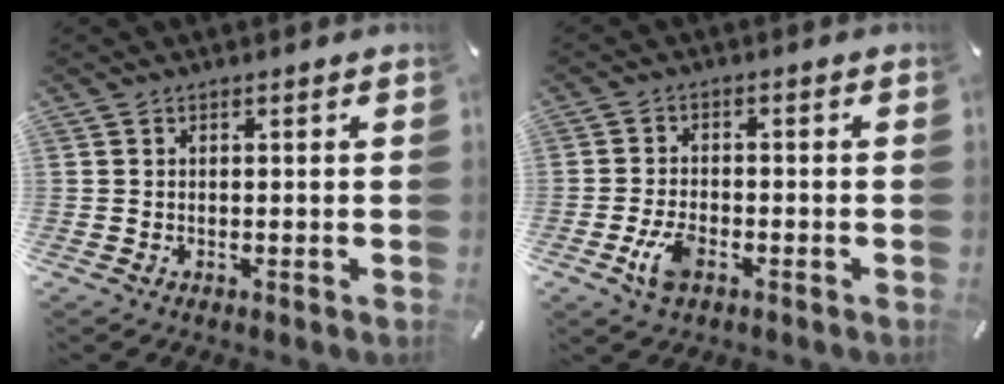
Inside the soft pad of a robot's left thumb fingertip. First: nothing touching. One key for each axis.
{"total": 6.1, "fx": -2.6, "fy": 3.3, "fz": 4.4, "tx": -0.103, "ty": 0.004, "tz": -0.052}